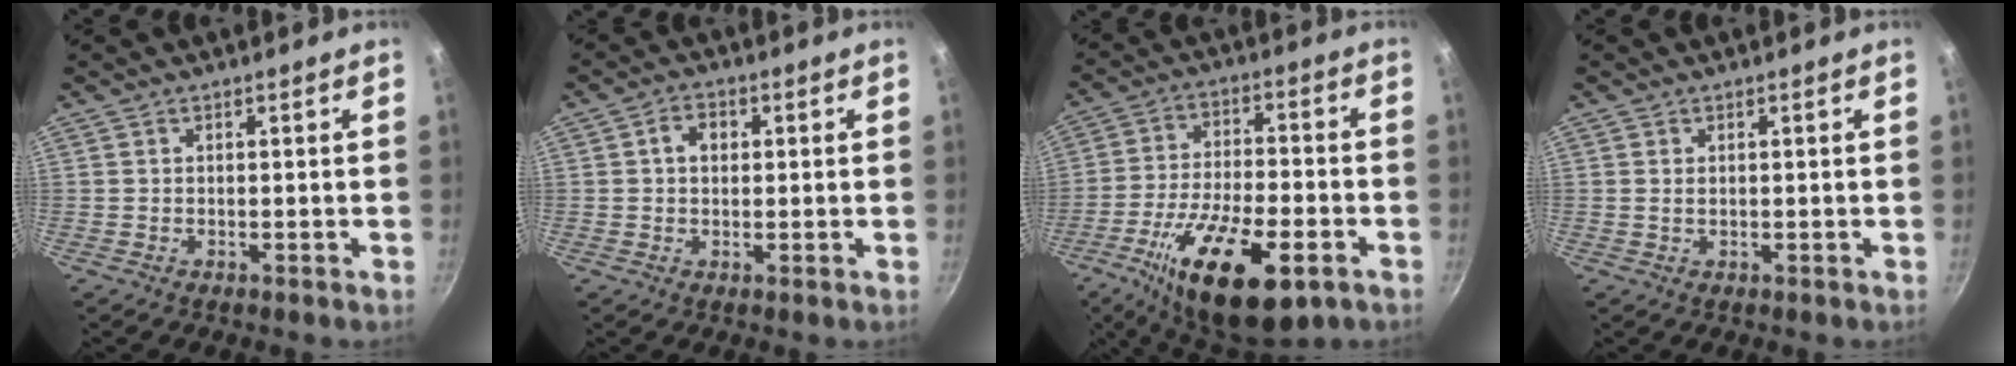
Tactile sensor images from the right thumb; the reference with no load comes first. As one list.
[{"total": 4.0, "force": [0.7, 3.0, 2.5], "torque": [-0.024, 0.007, 0.006]}, {"total": 21.3, "force": [-9.6, 8.4, 17.1], "torque": [-0.282, 0.016, -0.159]}, {"total": 1.0, "force": [0.2, 0.6, 0.7], "torque": [-0.013, 0.001, 0.003]}]